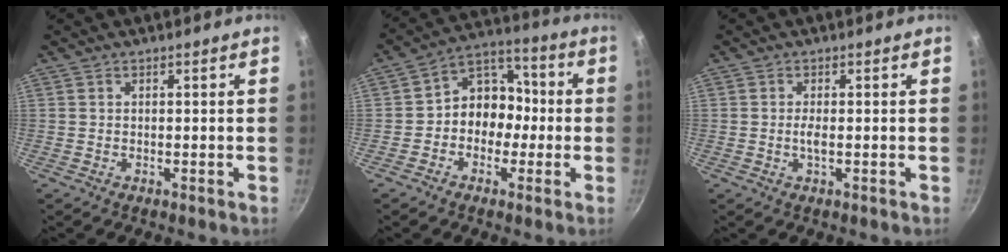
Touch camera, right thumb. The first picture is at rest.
{"total": 10.2, "force": [-1.6, 8.5, 5.5], "torque": [-0.025, 0.049, -0.042]}
{"total": 1.7, "force": [-0.2, 0.4, 1.6], "torque": [-0.038, 0.000, -0.007]}